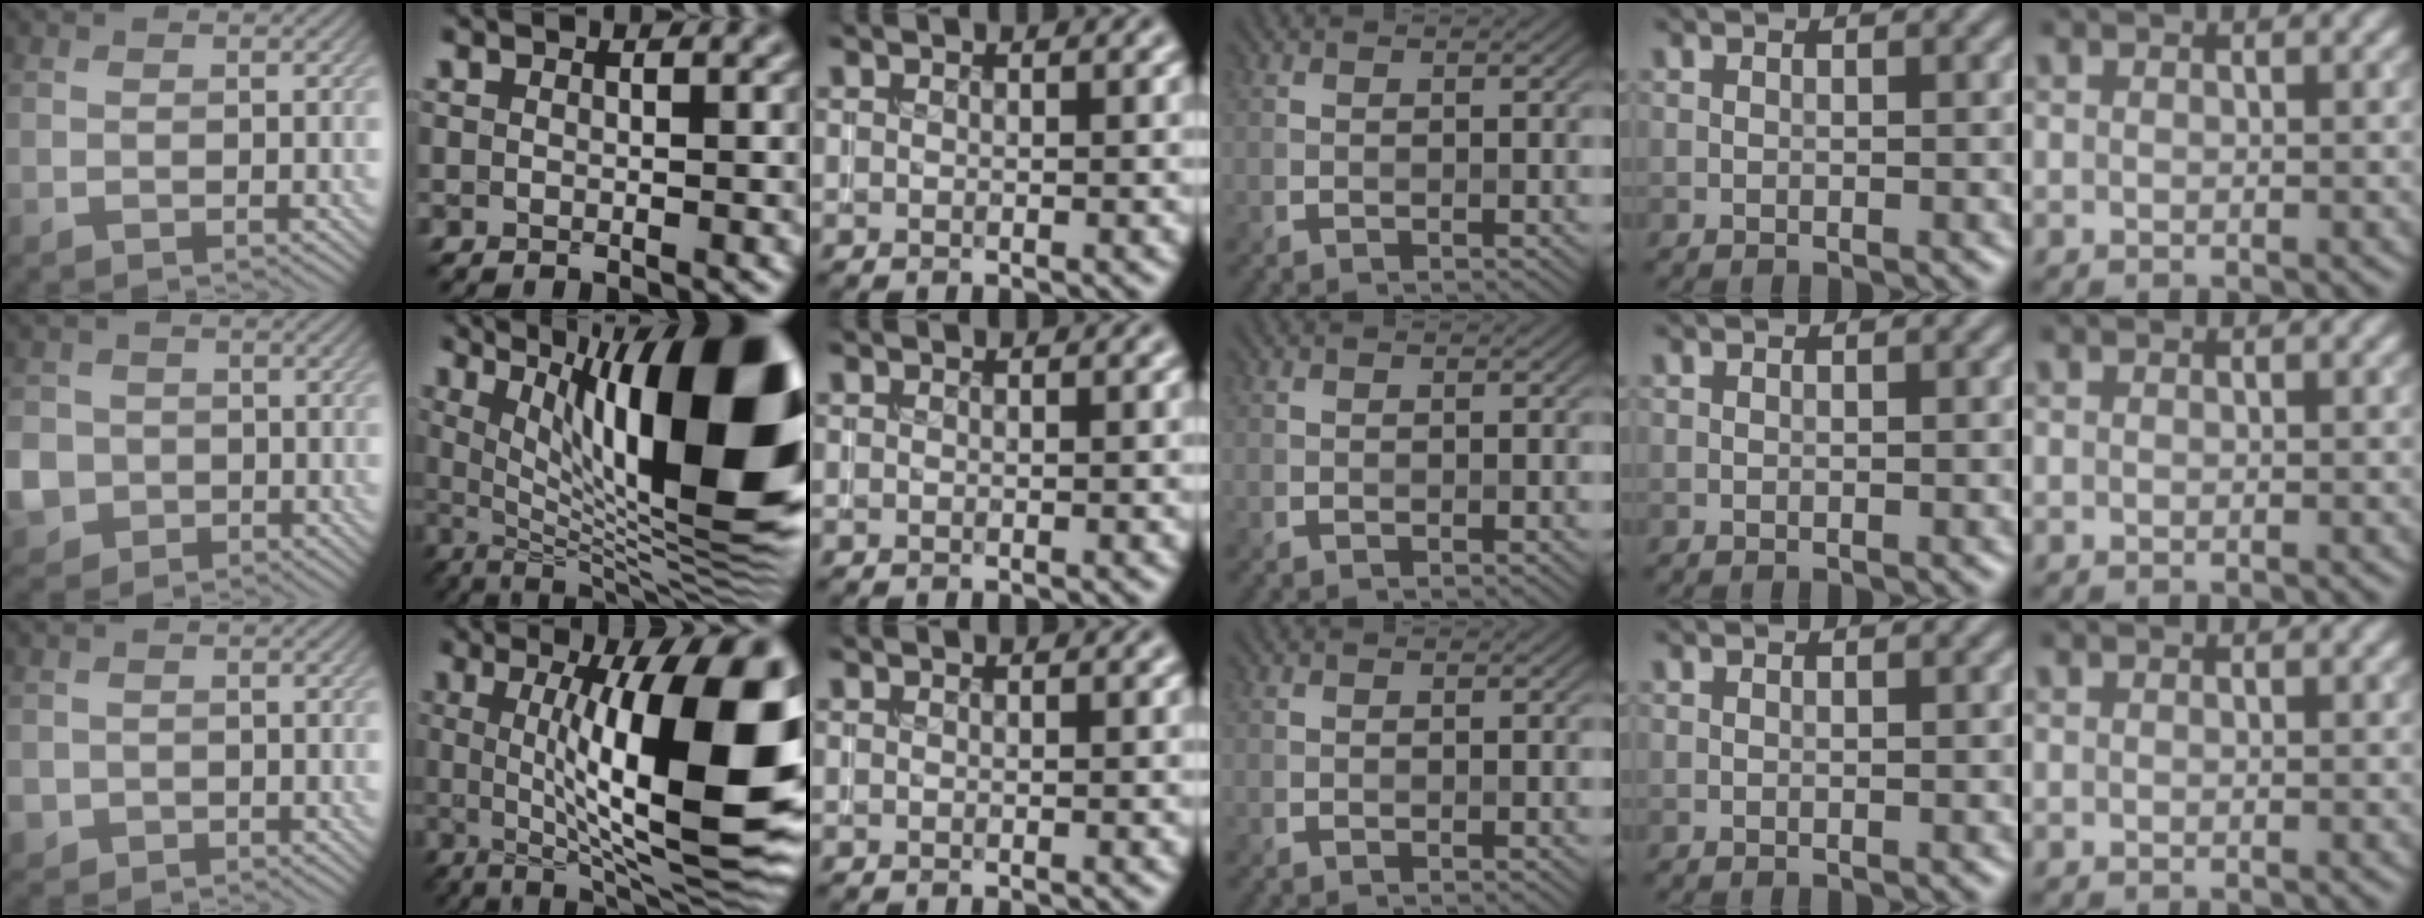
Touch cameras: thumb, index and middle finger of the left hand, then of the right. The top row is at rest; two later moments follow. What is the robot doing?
{"motion": "insert", "object": "coin"}